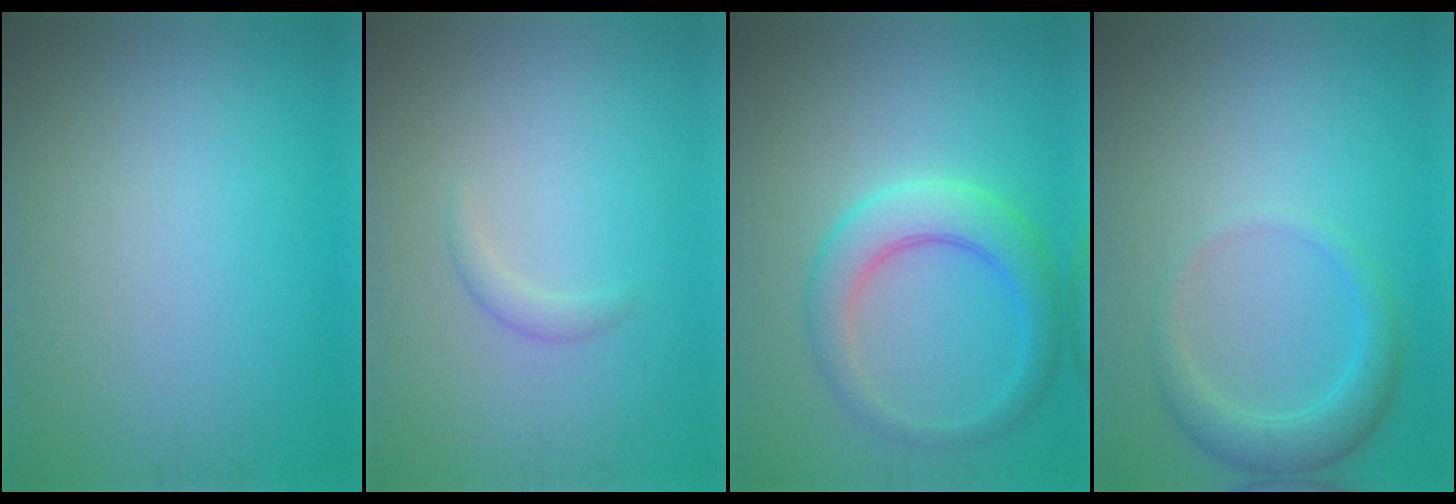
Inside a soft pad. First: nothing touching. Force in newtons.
{"total": 0.9, "press": 0.9, "slide": 0.0}
{"total": 4.5, "press": 4.5, "slide": 0.1}
{"total": 2.9, "press": 2.9, "slide": 0.1}